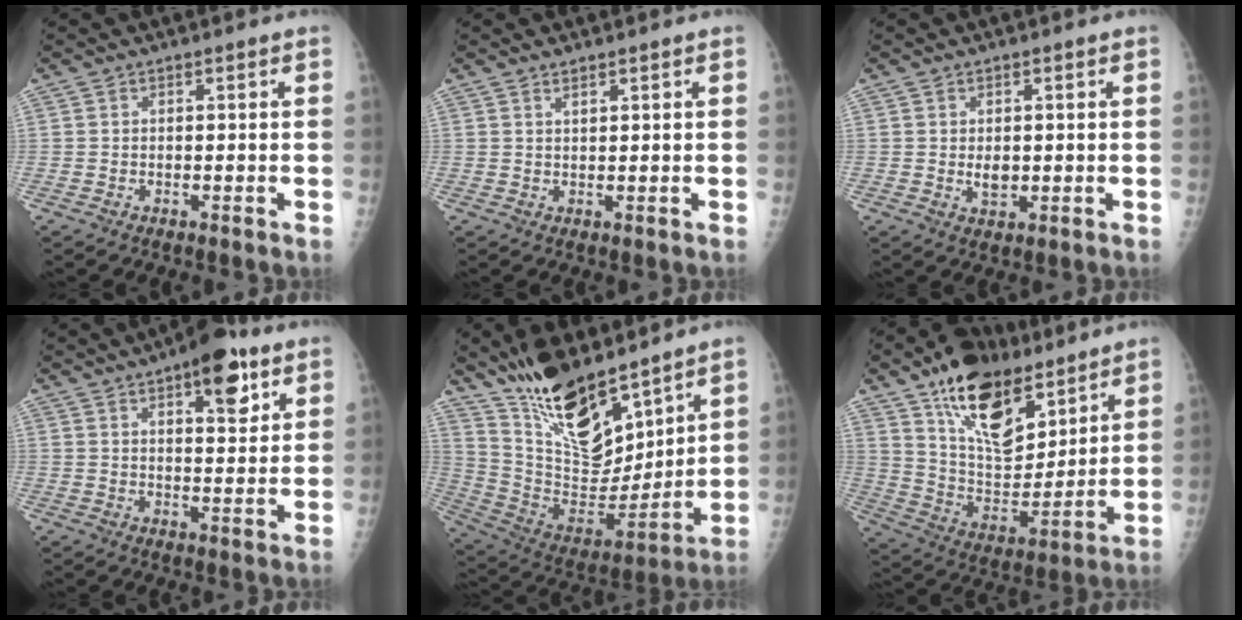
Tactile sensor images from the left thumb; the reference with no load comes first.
{"total": 1.2, "force": [1.0, 0.3, 0.7], "torque": [-0.010, -0.006, 0.019]}
{"total": 2.8, "force": [0.1, 1.8, 2.1], "torque": [-0.026, -0.005, 0.007]}
{"total": 10.4, "force": [5.6, 4.1, 7.8], "torque": [-0.083, -0.023, 0.075]}
{"total": 22.2, "force": [16.3, 8.4, 12.6], "torque": [-0.181, -0.088, 0.301]}
{"total": 20.9, "force": [13.5, 10.3, 12.2], "torque": [-0.152, -0.071, 0.240]}